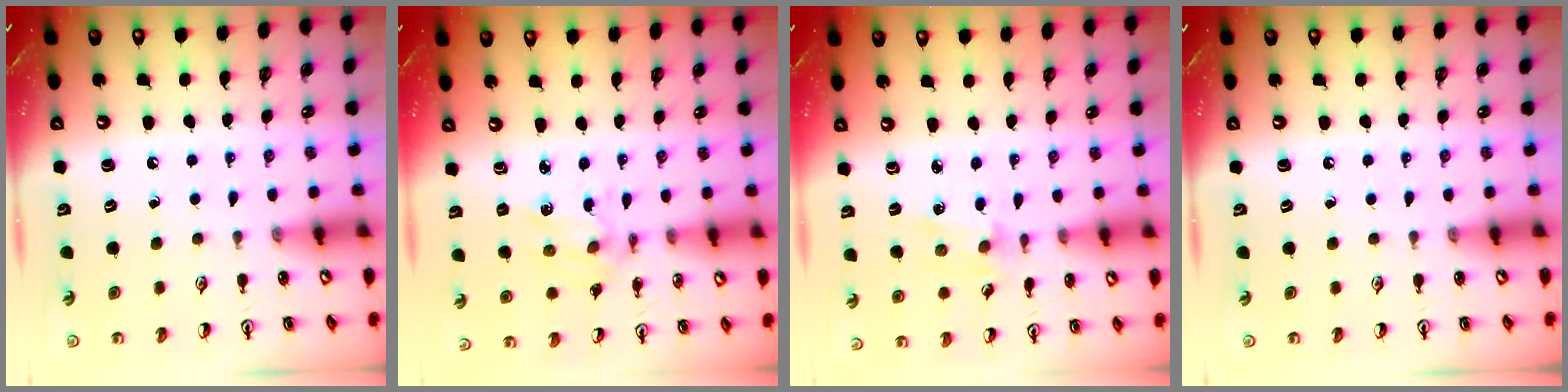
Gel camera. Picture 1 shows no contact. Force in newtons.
{"total": 2.5, "press": 2.5, "slide": 0.6}
{"total": 1.6, "press": 1.5, "slide": 0.3}
{"total": 0.0}